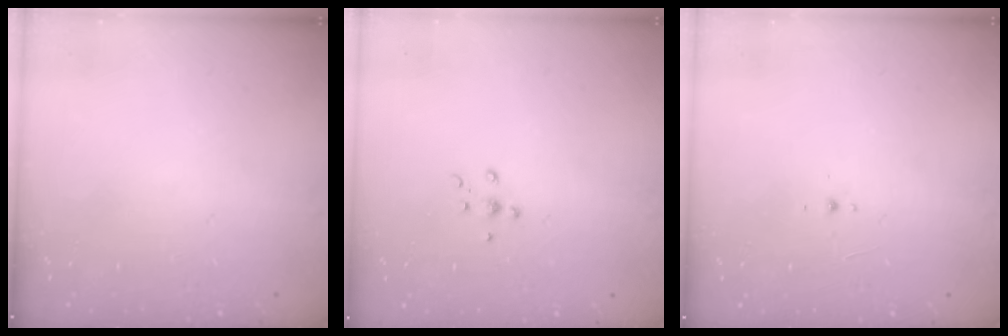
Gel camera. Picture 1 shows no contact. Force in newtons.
{"total": 5.5, "press": 5.4, "slide": 0.7}
{"total": 3.2, "press": 3.2, "slide": 0.4}